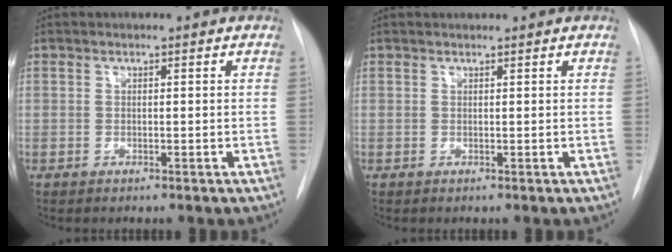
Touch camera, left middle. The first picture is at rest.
{"total": 0.7, "force": [0.7, 0.1, 0.1], "torque": [-0.010, 0.006, 0.015]}